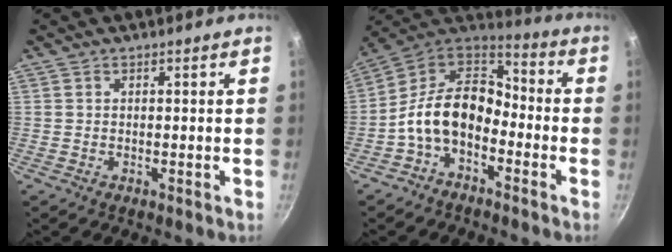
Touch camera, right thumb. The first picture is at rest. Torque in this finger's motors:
{"motor_torque": [2.09, 2.34, 1.31, -1.08, 0.45]}